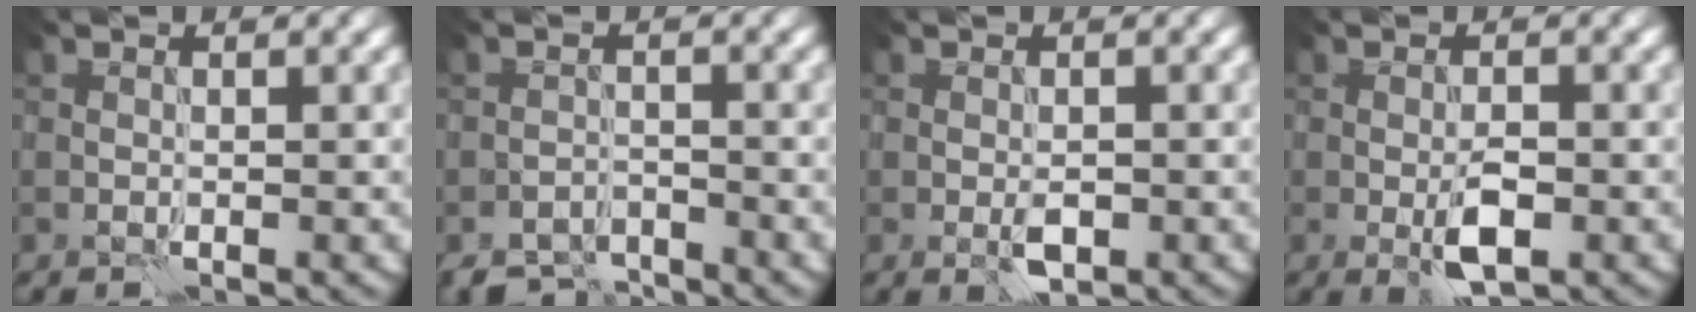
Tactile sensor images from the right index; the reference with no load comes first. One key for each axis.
{"total": 3.6, "fx": -3.4, "fy": 1.1, "fz": 0.5, "tx": -0.003, "ty": -0.004, "tz": -0.065}
{"total": 1.9, "fx": -0.6, "fy": 0.9, "fz": 1.6, "tx": -0.028, "ty": 0.000, "tz": -0.010}
{"total": 3.4, "fx": -1.1, "fy": 1.2, "fz": 2.9, "tx": -0.053, "ty": -0.002, "tz": -0.018}